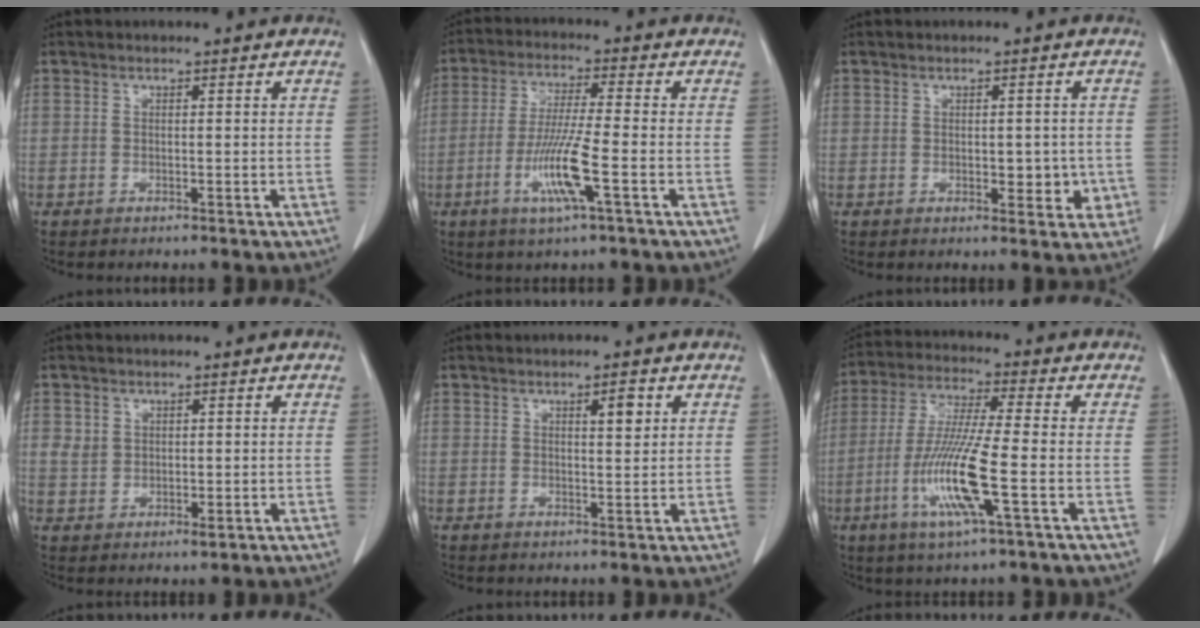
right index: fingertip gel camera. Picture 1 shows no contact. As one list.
[{"total": 9.8, "force": [-3.5, 0.1, 9.2], "torque": [-0.185, -0.014, -0.069]}, {"total": 5.0, "force": [-0.9, 2.7, 4.1], "torque": [-0.046, 0.005, -0.004]}, {"total": 3.9, "force": [0.7, 3.3, 2.1], "torque": [-0.037, 0.004, 0.022]}, {"total": 3.3, "force": [1.4, 1.1, 2.8], "torque": [-0.046, 0.001, 0.024]}, {"total": 13.0, "force": [-4.0, 0.4, 12.3], "torque": [-0.258, -0.016, -0.080]}]